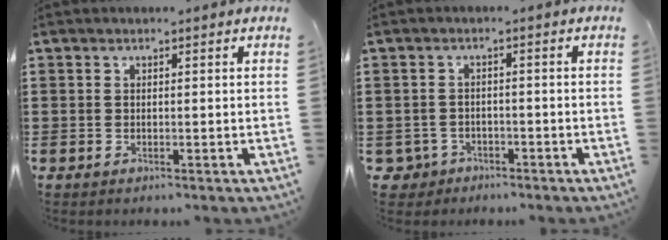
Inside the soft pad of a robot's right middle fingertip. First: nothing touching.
{"total": 2.5, "force": [-2.0, 1.5, 0.2], "torque": [-0.019, 0.000, -0.047]}